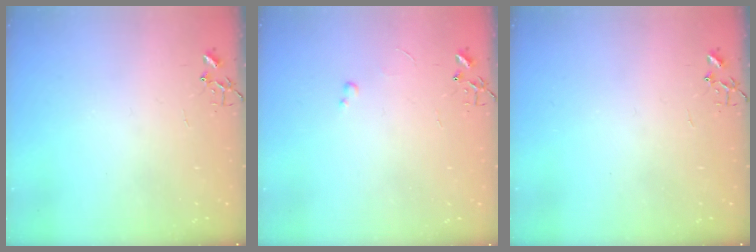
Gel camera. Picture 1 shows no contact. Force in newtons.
{"total": 2.0, "press": 2.0, "slide": 0.3}
{"total": 0.0}